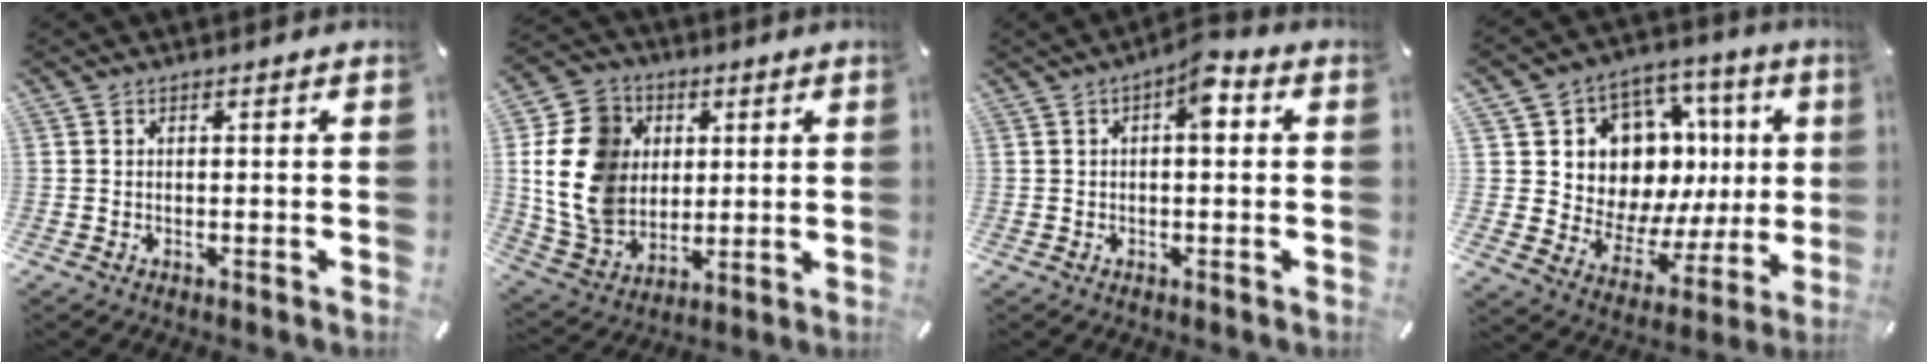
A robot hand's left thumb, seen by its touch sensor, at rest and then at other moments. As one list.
[{"total": 15.6, "force": [1.8, 13.8, 7.1], "torque": [-0.159, 0.005, 0.035]}, {"total": 5.8, "force": [1.1, 2.5, 5.2], "torque": [-0.071, 0.005, 0.010]}, {"total": 13.3, "force": [4.8, 11.3, 5.1], "torque": [-0.070, -0.068, 0.107]}]